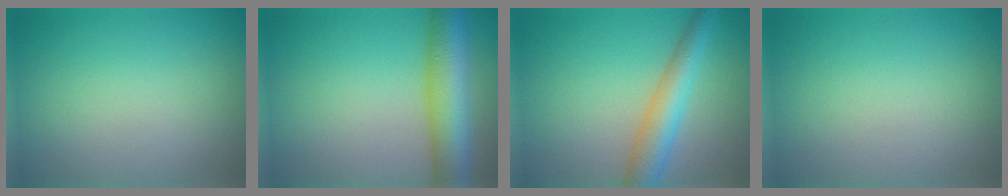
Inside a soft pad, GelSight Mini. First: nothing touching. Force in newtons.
{"total": 8.1, "press": 8.1, "slide": 0.3}
{"total": 4.2, "press": 4.2, "slide": 0.2}
{"total": 0.0}